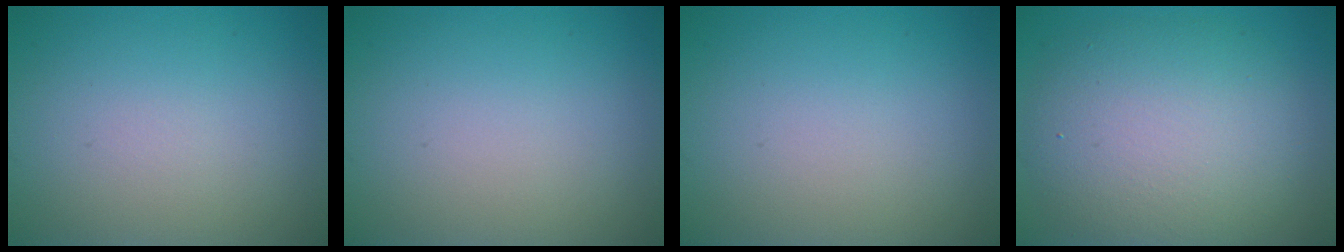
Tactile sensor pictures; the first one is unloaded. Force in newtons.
{"total": 0.0}
{"total": 0.0}
{"total": 8.5, "press": 8.5, "slide": 0.8}